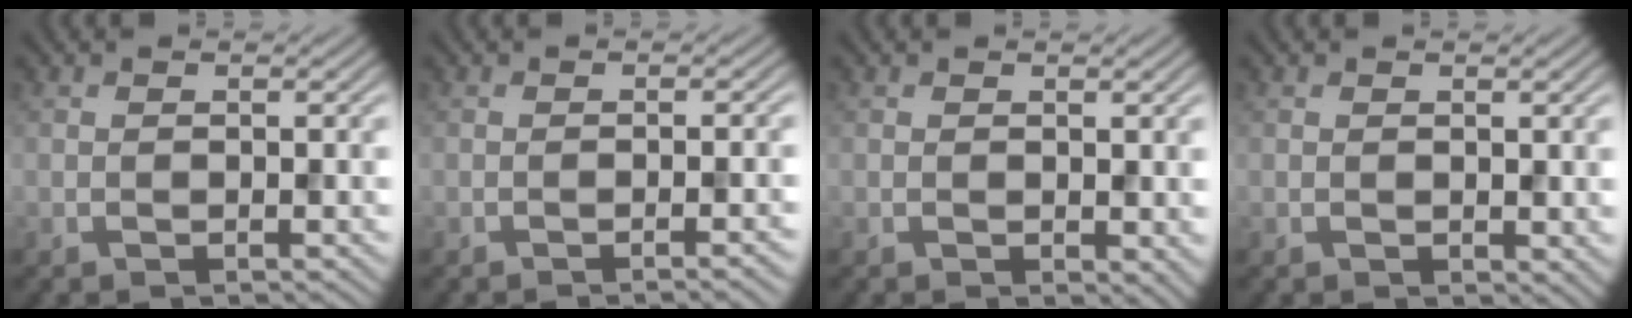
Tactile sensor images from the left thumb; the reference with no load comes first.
{"total": 2.2, "force": [-0.9, 0.5, 1.9], "torque": [-0.016, 0.003, -0.021]}
{"total": 1.4, "force": [0.2, 0.9, 1.0], "torque": [-0.014, -0.005, 0.006]}
{"total": 0.9, "force": [0.4, 0.6, 0.5], "torque": [-0.006, -0.004, 0.010]}